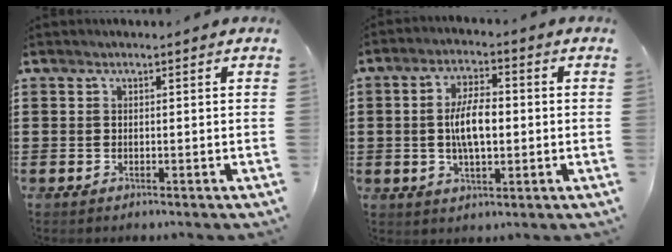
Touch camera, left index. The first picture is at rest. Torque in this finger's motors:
{"motor_torque": [2.14, 0.00, 0.37, 0.21]}